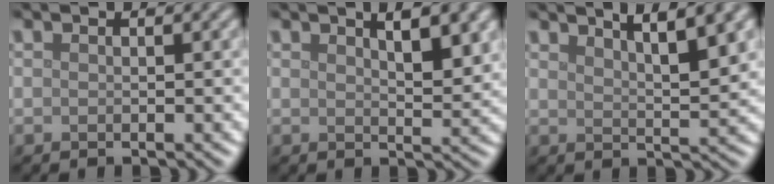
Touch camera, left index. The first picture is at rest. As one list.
[{"total": 3.9, "force": [2.1, 1.1, 3.0], "torque": [-0.039, -0.001, 0.035]}, {"total": 5.4, "force": [3.6, 1.2, 3.9], "torque": [-0.041, 0.009, 0.051]}]